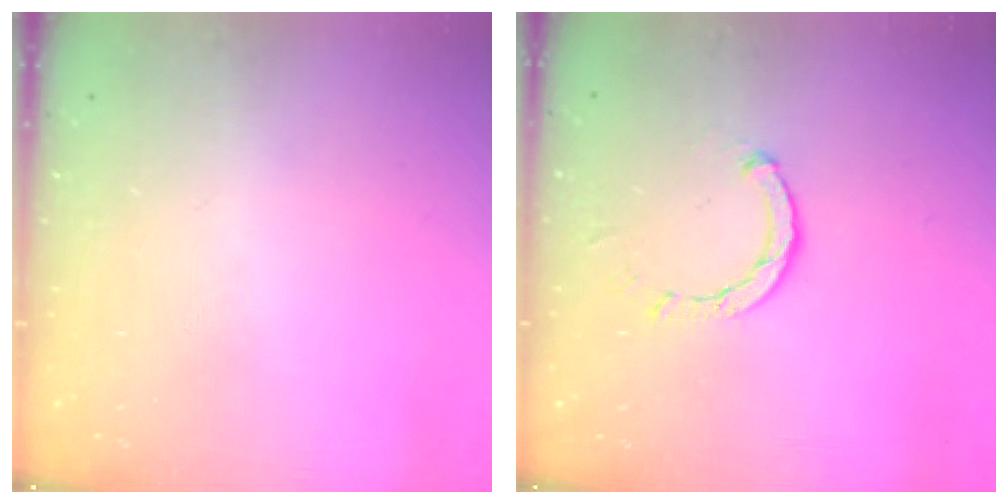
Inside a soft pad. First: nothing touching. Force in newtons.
{"total": 2.6, "press": 2.6, "slide": 0.1}